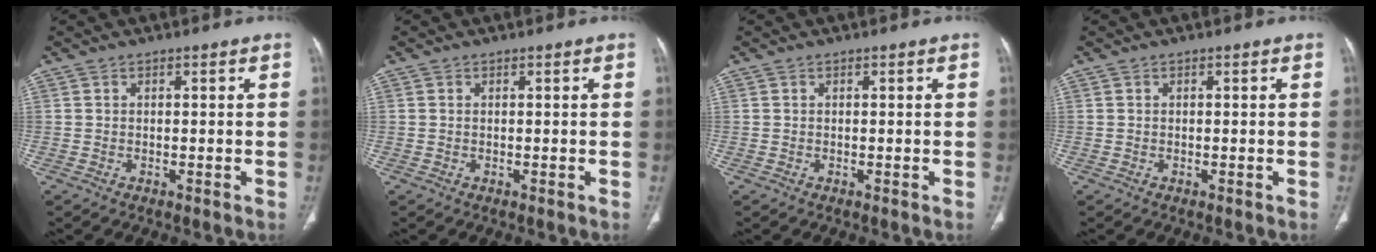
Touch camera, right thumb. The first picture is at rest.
{"total": 0.0}
{"total": 0.0}
{"total": 0.0}